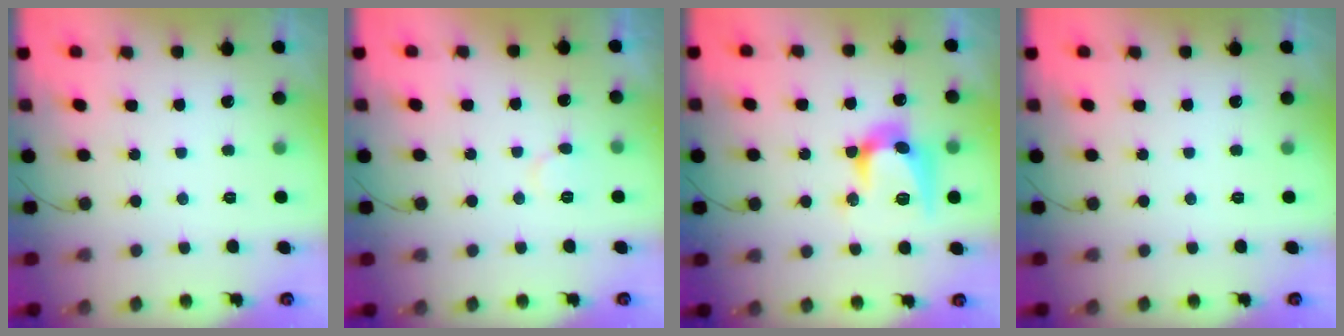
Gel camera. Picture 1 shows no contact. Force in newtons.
{"total": 5.4, "press": 5.4, "slide": 0.7}
{"total": 15.0, "press": 14.9, "slide": 0.8}
{"total": 0.0}